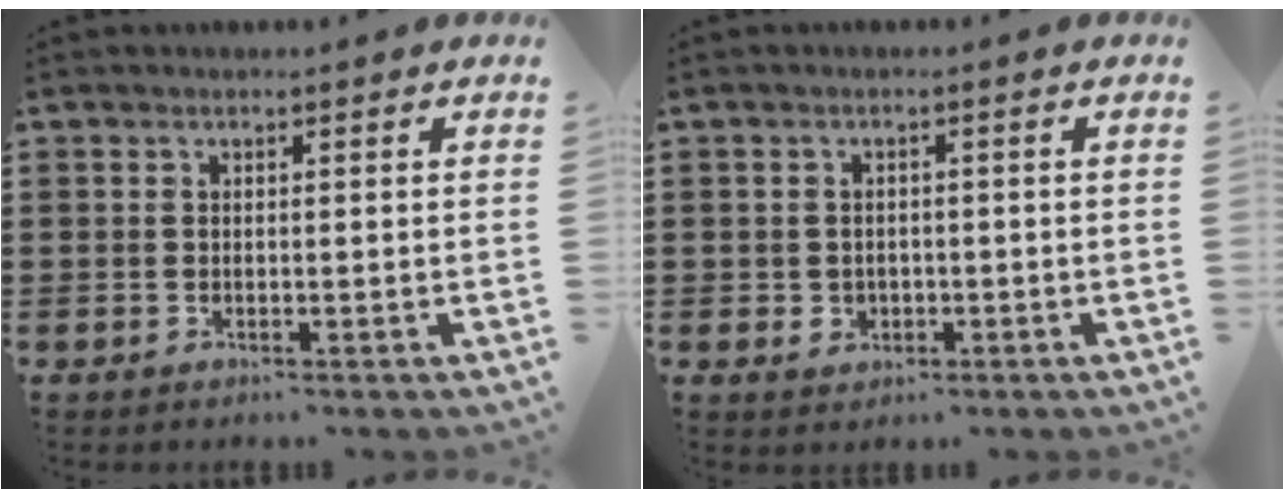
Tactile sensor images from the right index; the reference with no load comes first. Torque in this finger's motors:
{"motor_torque": [1.07, 1.07, 0.01, 0.03]}